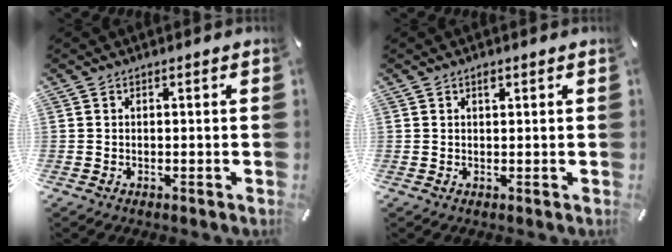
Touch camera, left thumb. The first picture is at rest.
{"total": 1.1, "force": [0.6, 0.6, 0.7], "torque": [-0.014, 0.002, 0.011]}